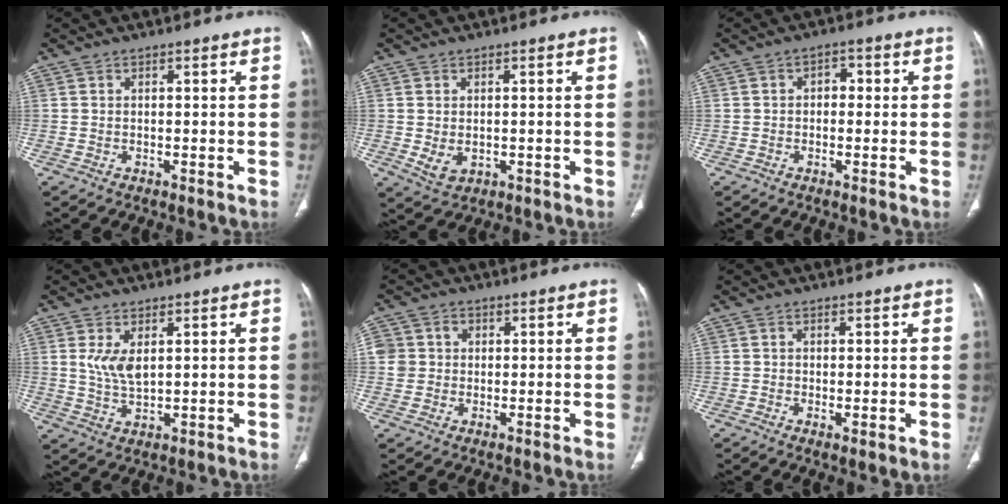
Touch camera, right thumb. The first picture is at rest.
{"total": 3.6, "force": [-0.3, 2.6, 2.5], "torque": [-0.040, -0.004, 0.009]}
{"total": 2.6, "force": [0.0, 1.9, 1.8], "torque": [-0.011, 0.010, -0.008]}
{"total": 5.1, "force": [1.5, 2.5, 4.2], "torque": [-0.079, -0.013, 0.039]}
{"total": 5.1, "force": [0.8, 4.9, 1.2], "torque": [-0.005, 0.009, 0.017]}
{"total": 2.0, "force": [-0.3, 0.5, 1.9], "torque": [-0.041, -0.009, -0.005]}